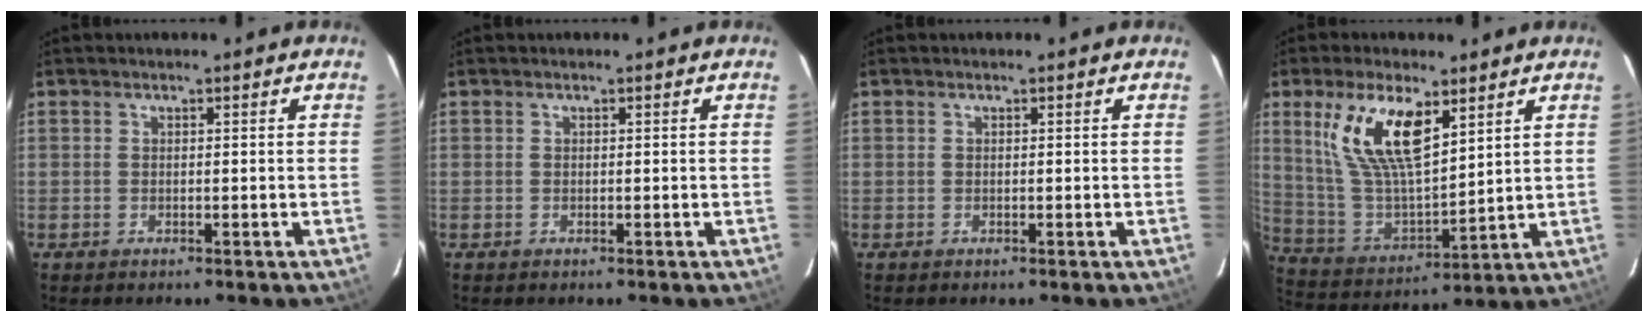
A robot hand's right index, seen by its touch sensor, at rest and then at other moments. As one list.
[{"total": 0.0}, {"total": 0.0}, {"total": 14.9, "force": [7.7, 5.8, 11.4], "torque": [-0.224, 0.004, 0.163]}]